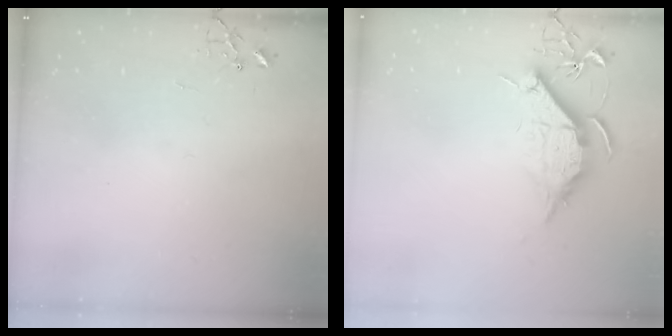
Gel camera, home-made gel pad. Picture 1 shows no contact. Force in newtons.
{"total": 10.8, "press": 10.8, "slide": 0.1}